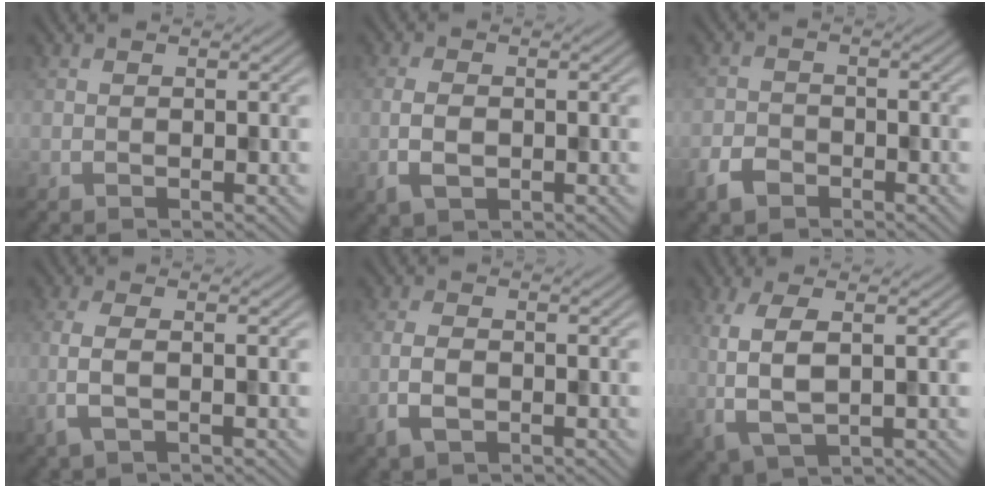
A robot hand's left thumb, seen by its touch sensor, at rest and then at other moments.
{"total": 3.0, "force": [-0.8, 1.7, 2.4], "torque": [-0.056, -0.005, -0.015]}
{"total": 3.2, "force": [-2.2, 1.9, 1.2], "torque": [-0.028, -0.005, -0.054]}
{"total": 3.1, "force": [-0.7, 0.9, 2.8], "torque": [-0.071, -0.001, -0.020]}
{"total": 3.2, "force": [-1.3, 1.7, 2.5], "torque": [-0.057, -0.004, -0.027]}
{"total": 6.1, "force": [0.5, 2.3, 5.7], "torque": [-0.132, -0.001, 0.010]}